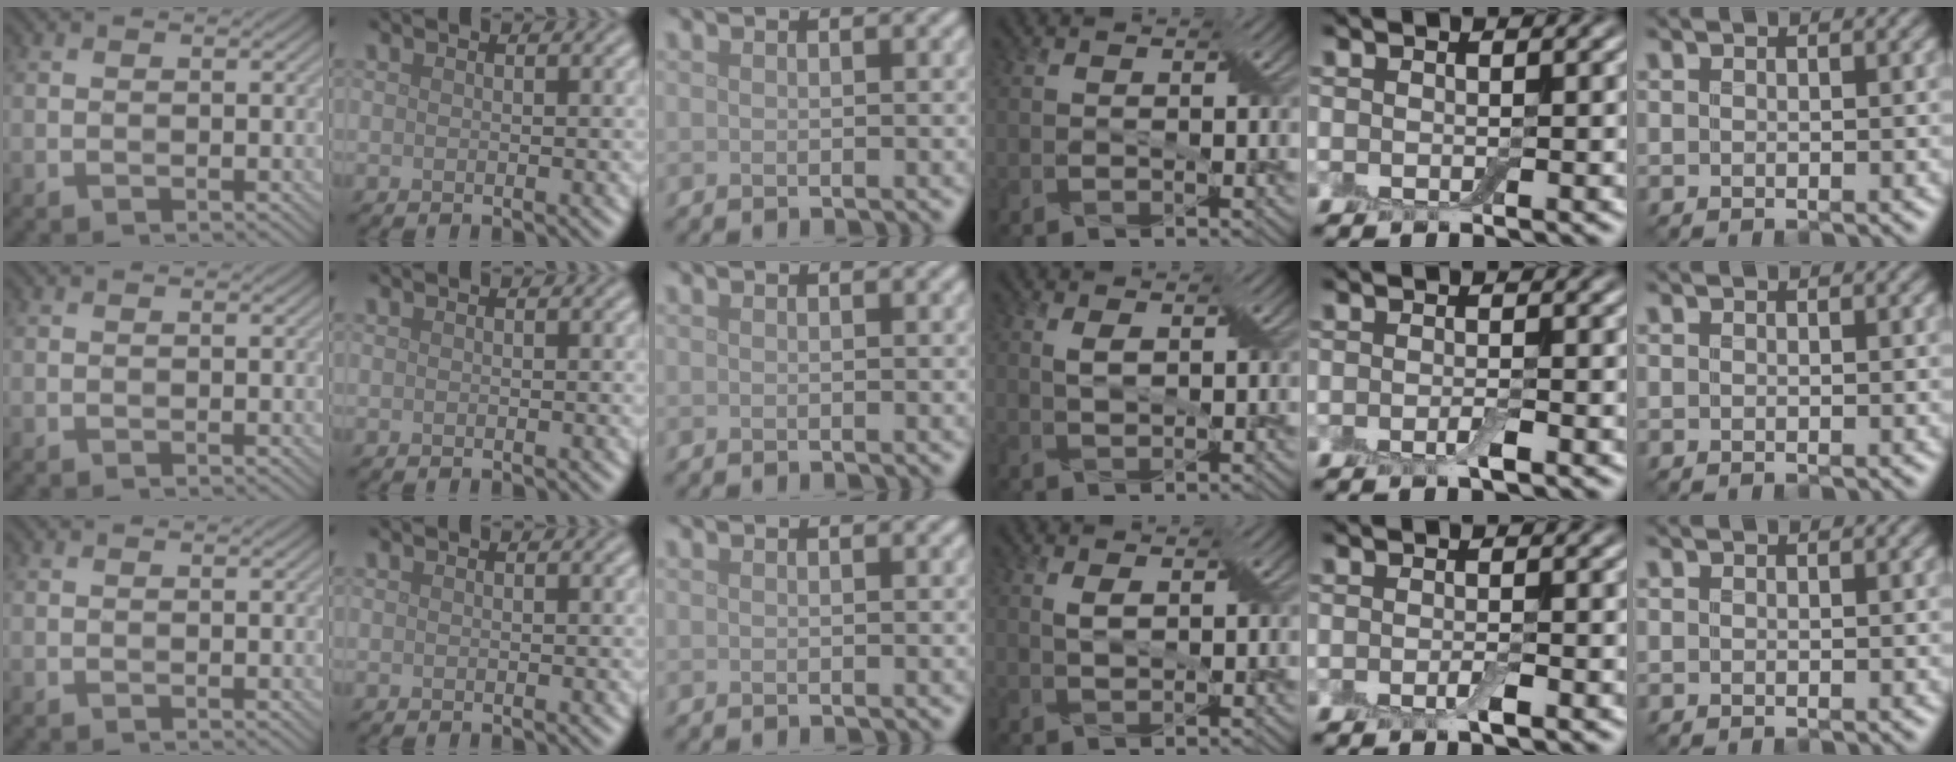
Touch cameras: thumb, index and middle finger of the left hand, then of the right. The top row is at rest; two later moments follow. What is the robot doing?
{"motion": "shake", "object": "box of matches"}